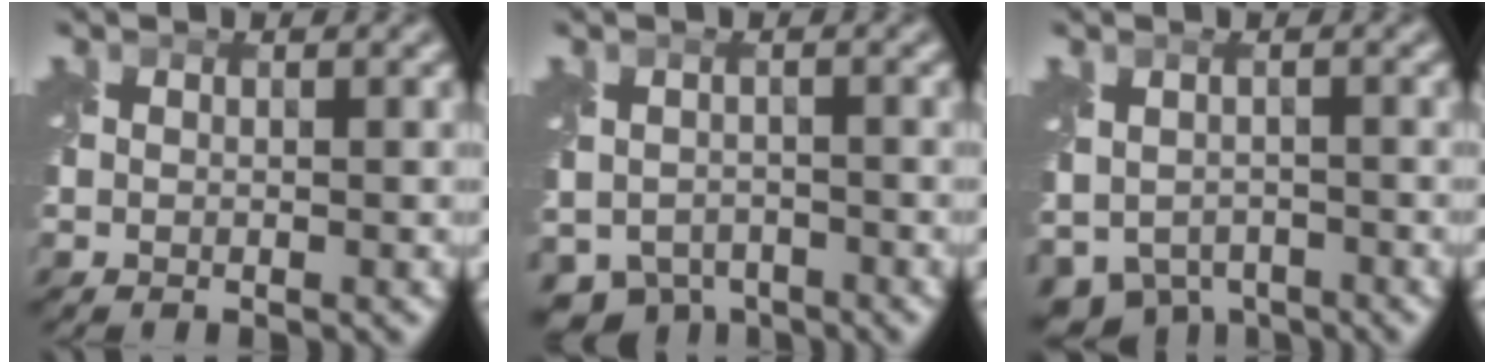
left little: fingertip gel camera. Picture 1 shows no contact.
{"total": 4.7, "force": [-3.4, 2.7, 1.8], "torque": [-0.029, -0.023, -0.059]}
{"total": 4.6, "force": [-2.7, 3.2, 2.1], "torque": [-0.043, -0.023, -0.039]}